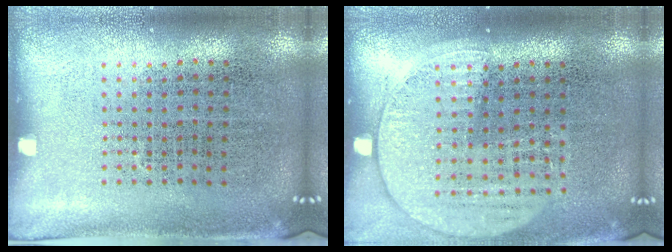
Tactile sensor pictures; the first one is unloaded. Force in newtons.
{"total": 1.5, "press": 1.4, "slide": 0.6}